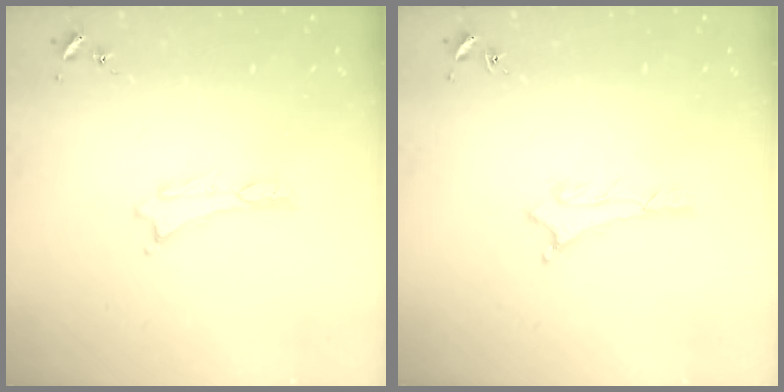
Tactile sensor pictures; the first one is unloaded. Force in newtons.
{"total": 0.7, "press": 0.7, "slide": 0.2}